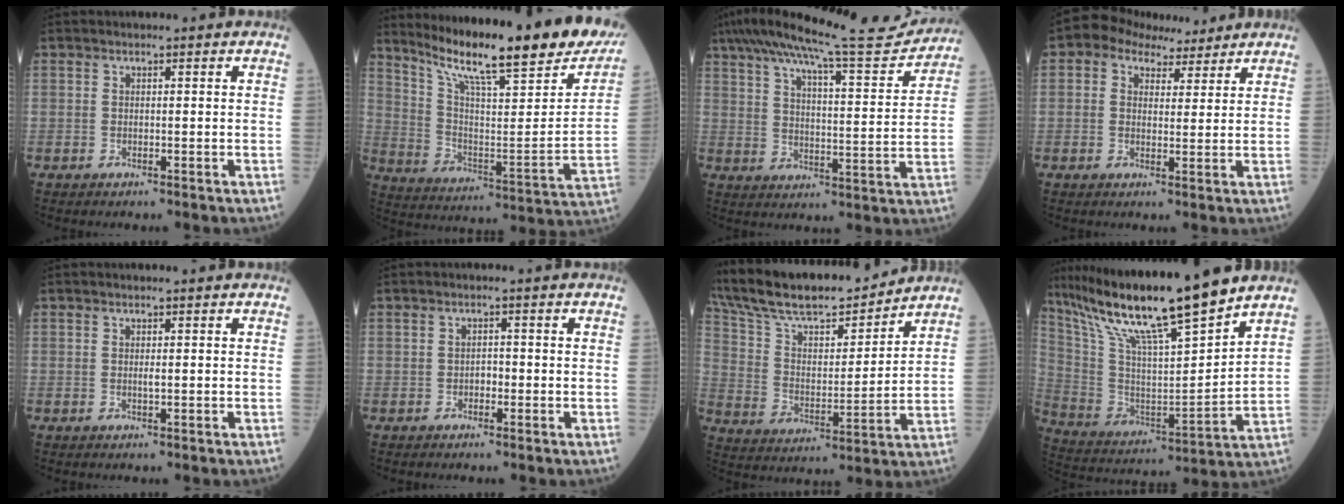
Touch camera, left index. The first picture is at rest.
{"total": 27.5, "force": [21.6, 3.2, 16.6], "torque": [-0.268, -0.056, 0.303]}
{"total": 16.9, "force": [15.3, 1.5, 6.9], "torque": [-0.114, -0.003, 0.211]}
{"total": 6.0, "force": [4.3, 3.7, 1.9], "torque": [-0.033, 0.025, 0.069]}
{"total": 0.5, "force": [-0.2, 0.0, 0.5], "torque": [-0.013, -0.006, -0.004]}
{"total": 1.2, "force": [-0.8, 0.6, 0.7], "torque": [-0.008, -0.001, -0.015]}
{"total": 18.5, "force": [16.8, 2.5, 7.5], "torque": [-0.146, 0.004, 0.288]}
{"total": 20.0, "force": [15.7, 0.5, 12.3], "torque": [-0.228, 0.001, 0.283]}